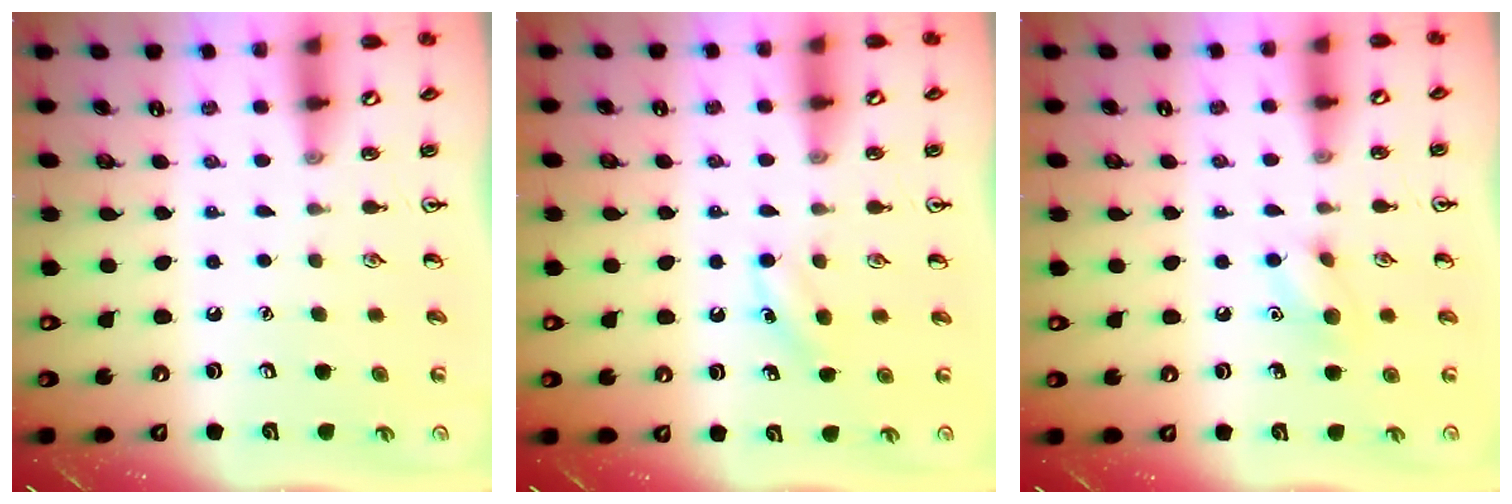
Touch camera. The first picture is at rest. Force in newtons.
{"total": 3.9, "press": 3.6, "slide": 1.4}
{"total": 7.3, "press": 7.1, "slide": 1.4}